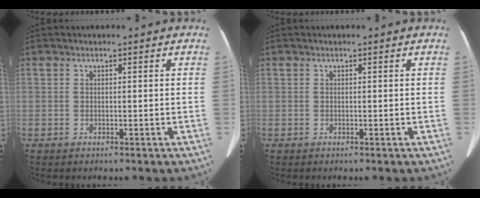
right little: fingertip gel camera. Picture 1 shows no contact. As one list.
[{"total": 0.0}]